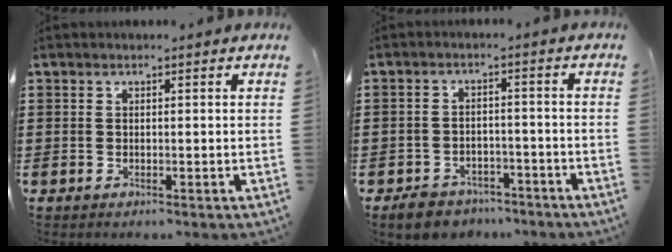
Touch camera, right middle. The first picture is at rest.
{"total": 3.8, "force": [-3.6, 1.1, 0.1], "torque": [-0.016, 0.007, -0.078]}